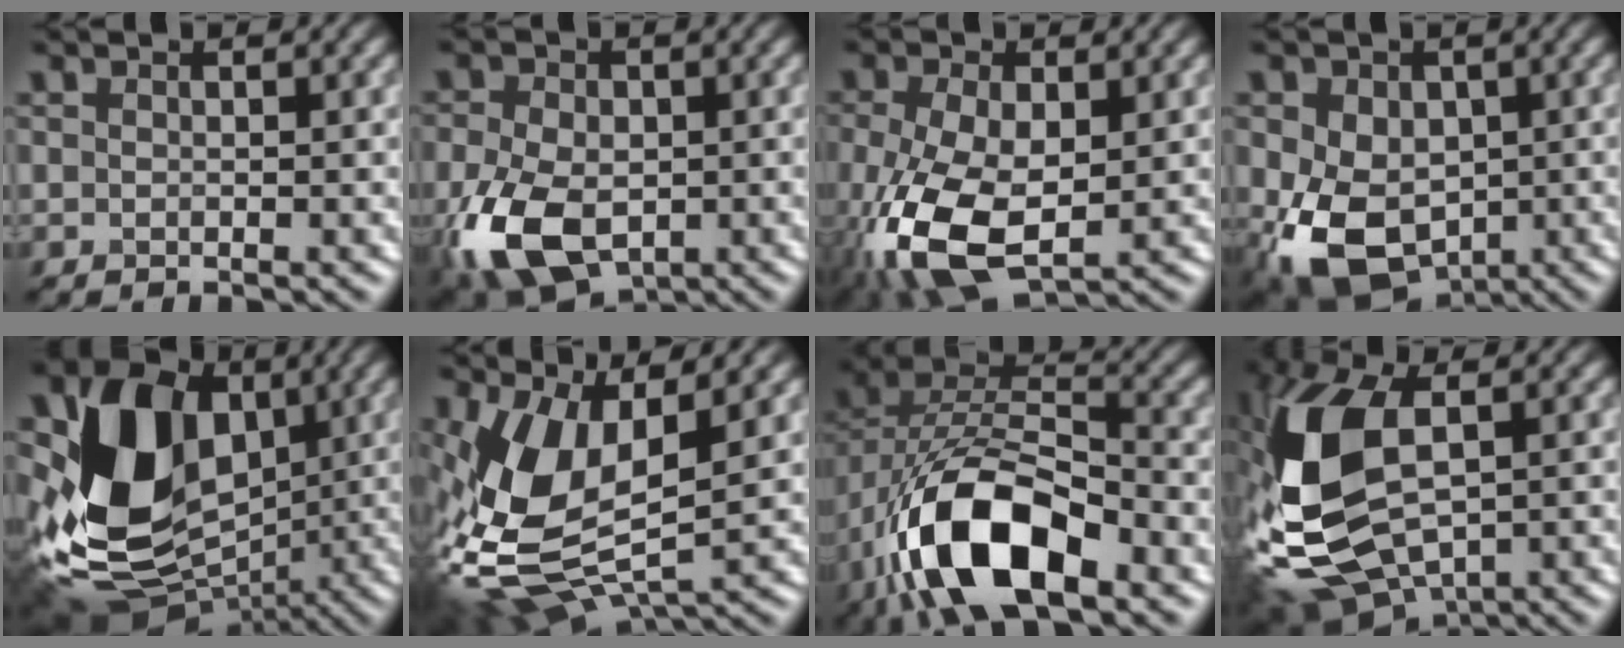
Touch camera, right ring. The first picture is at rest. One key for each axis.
{"total": 9.9, "fx": -3.2, "fy": 6.1, "fz": 7.1, "tx": -0.163, "ty": -0.030, "tz": -0.063}
{"total": 9.4, "fx": -2.2, "fy": 5.0, "fz": 7.6, "tx": -0.187, "ty": -0.020, "tz": -0.041}
{"total": 10.6, "fx": -2.4, "fy": 7.6, "fz": 6.9, "tx": -0.137, "ty": -0.032, "tz": -0.032}
{"total": 13.8, "fx": -0.3, "fy": 10.6, "fz": 8.8, "tx": -0.169, "ty": -0.015, "tz": -0.012}
{"total": 12.1, "fx": -0.3, "fy": 6.2, "fz": 10.4, "tx": -0.238, "ty": -0.029, "tz": 0.002}
{"total": 12.7, "fx": -5.6, "fy": 6.2, "fz": 9.6, "tx": -0.189, "ty": -0.004, "tz": -0.102}
{"total": 14.7, "fx": -1.5, "fy": 8.6, "fz": 11.8, "tx": -0.297, "ty": -0.010, "tz": -0.017}